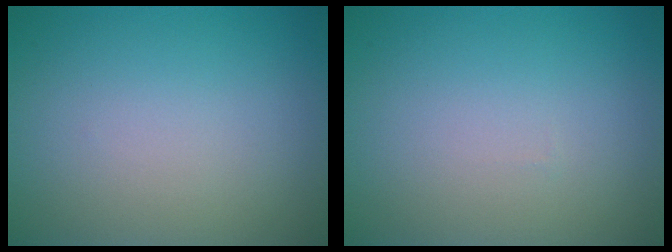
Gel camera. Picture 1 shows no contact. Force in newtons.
{"total": 0.0}